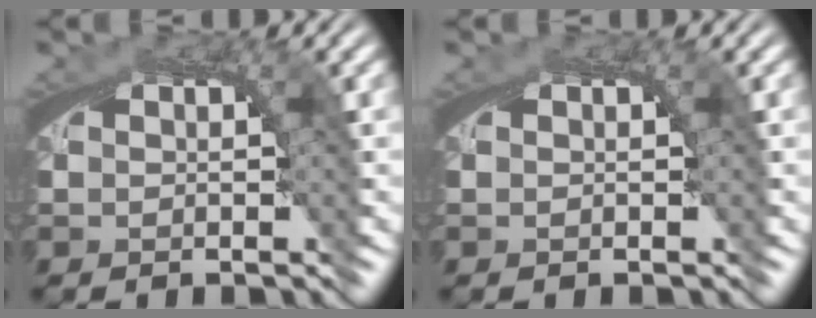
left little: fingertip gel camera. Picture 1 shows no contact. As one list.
[{"total": 0.0}]